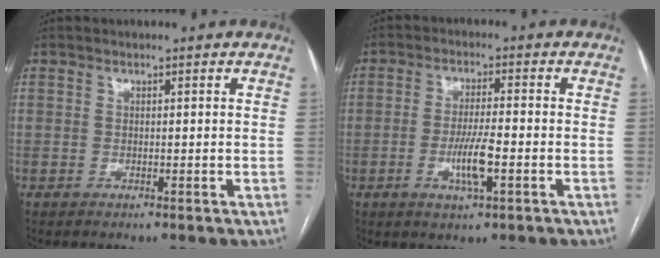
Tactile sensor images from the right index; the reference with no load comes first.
{"total": 5.9, "force": [-1.9, 0.6, 5.5], "torque": [-0.106, -0.007, -0.033]}